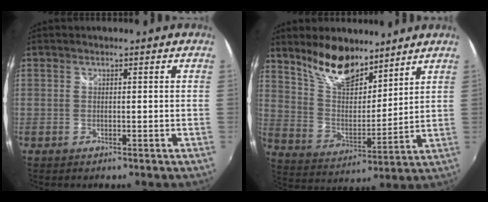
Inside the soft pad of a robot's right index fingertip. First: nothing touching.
{"total": 13.0, "force": [10.0, 5.3, 6.4], "torque": [-0.123, 0.009, 0.191]}